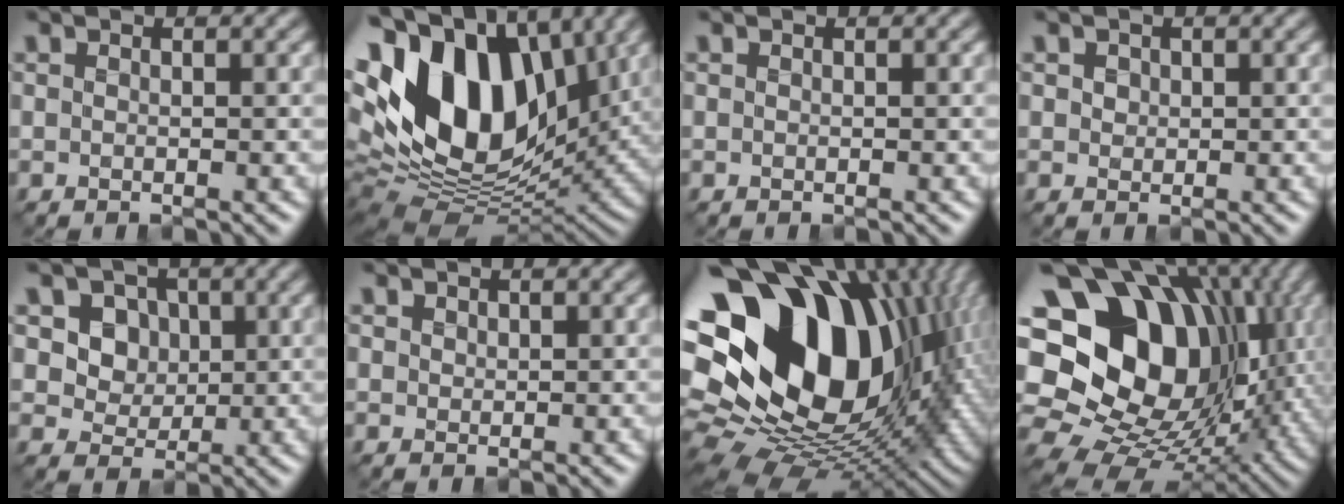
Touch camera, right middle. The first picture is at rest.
{"total": 16.8, "force": [3.8, 10.6, 12.5], "torque": [-0.253, 0.019, 0.056]}
{"total": 0.0}
{"total": 1.6, "force": [0.6, 1.2, 0.7], "torque": [-0.020, 0.005, 0.009]}
{"total": 7.0, "force": [2.3, 5.8, 3.2], "torque": [-0.066, 0.001, 0.032]}
{"total": 1.0, "force": [0.6, 0.8, 0.3], "torque": [-0.010, -0.006, 0.012]}
{"total": 22.0, "force": [3.6, 15.1, 15.5], "torque": [-0.292, -0.010, 0.077]}
{"total": 20.7, "force": [3.1, 16.1, 12.7], "torque": [-0.241, 0.032, 0.063]}